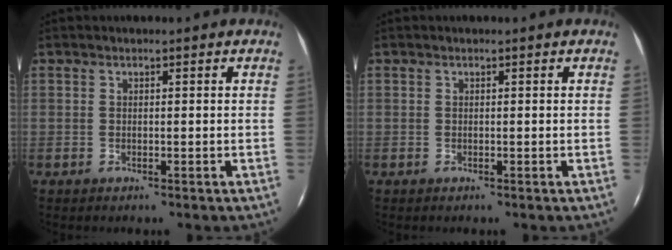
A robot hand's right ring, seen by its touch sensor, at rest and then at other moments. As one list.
[{"total": 0.0}]